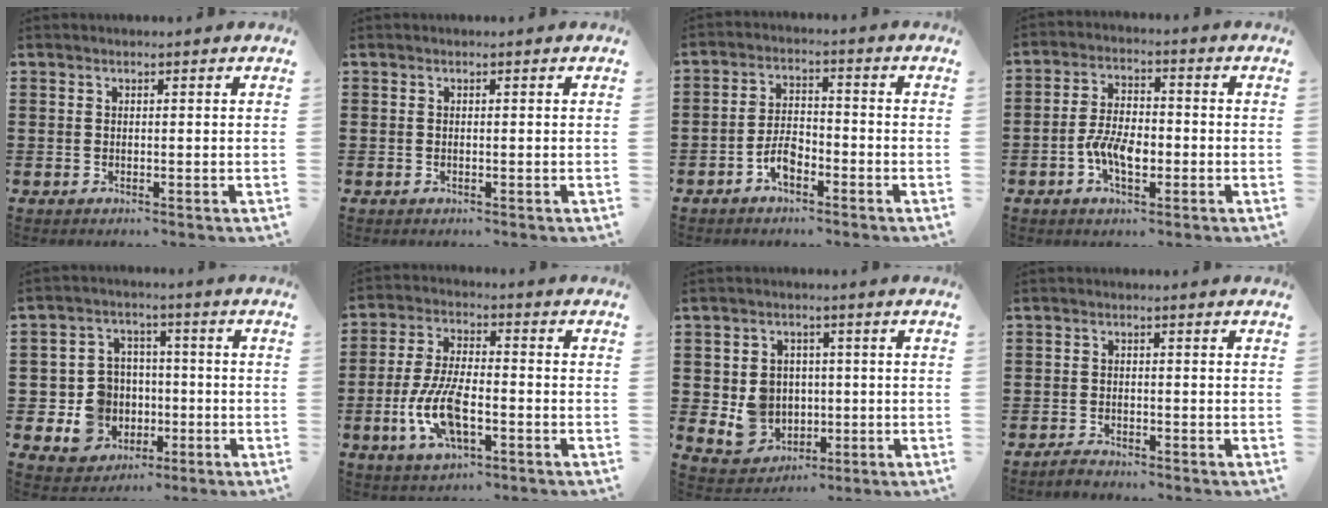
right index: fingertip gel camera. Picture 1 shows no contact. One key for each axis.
{"total": 0.0}
{"total": 4.6, "fx": -2.7, "fy": 2.1, "fz": 3.2, "tx": -0.075, "ty": 0.002, "tz": -0.056}
{"total": 6.3, "fx": -2.2, "fy": 3.3, "fz": 5.0, "tx": -0.113, "ty": 0.001, "tz": -0.045}
{"total": 7.9, "fx": -1.1, "fy": 7.4, "fz": 2.5, "tx": -0.093, "ty": 0.010, "tz": -0.012}
{"total": 9.5, "fx": -3.2, "fy": 4.0, "fz": 8.0, "tx": -0.186, "ty": -0.011, "tz": -0.062}
{"total": 6.3, "fx": -0.1, "fy": 5.7, "fz": 2.6, "tx": -0.083, "ty": 0.012, "tz": 0.000}
{"total": 1.6, "fx": -1.5, "fy": 0.3, "fz": 0.1, "tx": -0.006, "ty": 0.003, "tz": -0.032}